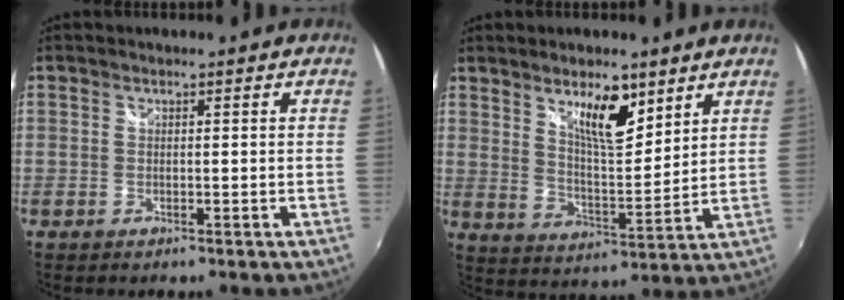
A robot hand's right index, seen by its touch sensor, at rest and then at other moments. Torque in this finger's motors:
{"motor_torque": [0.31, 0.39, 0.36, 0.04]}